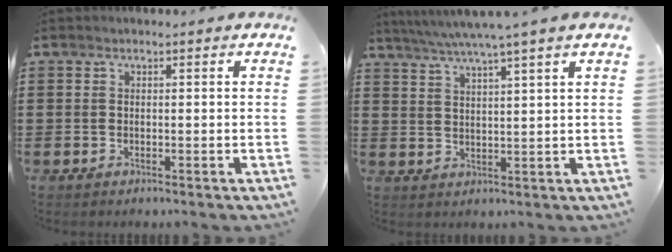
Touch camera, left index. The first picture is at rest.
{"total": 4.8, "force": [3.8, -0.9, 2.8], "torque": [-0.064, -0.017, 0.064]}